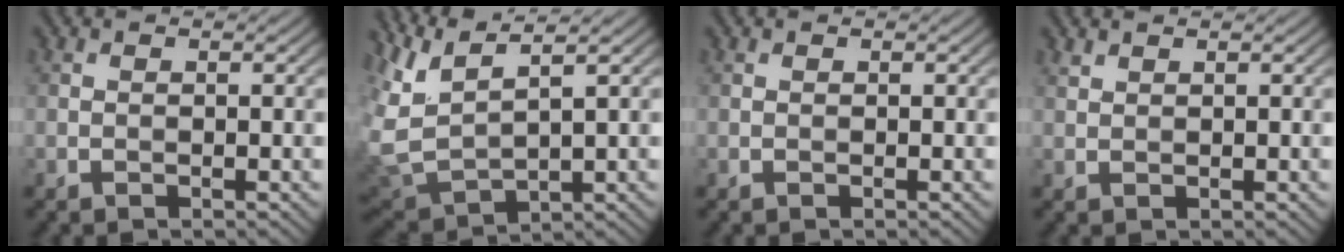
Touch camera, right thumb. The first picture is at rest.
{"total": 8.2, "force": [5.0, 2.4, 6.0], "torque": [-0.161, 0.014, 0.102]}
{"total": 0.0}
{"total": 0.8, "force": [0.7, 0.2, 0.2], "torque": [-0.011, 0.002, 0.019]}